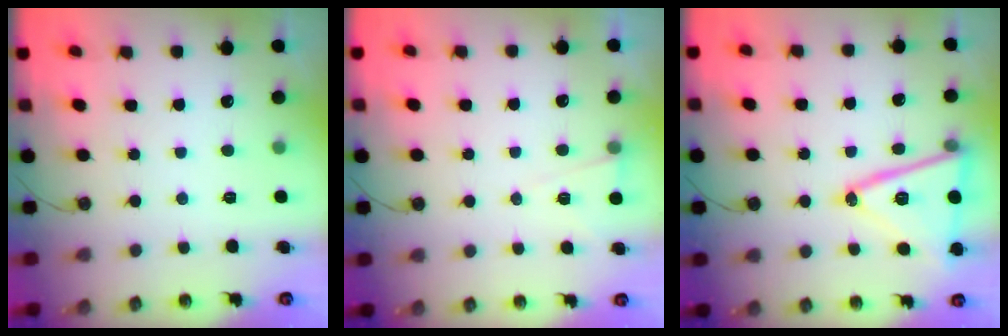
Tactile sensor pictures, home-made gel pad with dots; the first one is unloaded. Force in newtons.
{"total": 6.4, "press": 4.7, "slide": 4.3}
{"total": 18.5, "press": 18.2, "slide": 3.2}